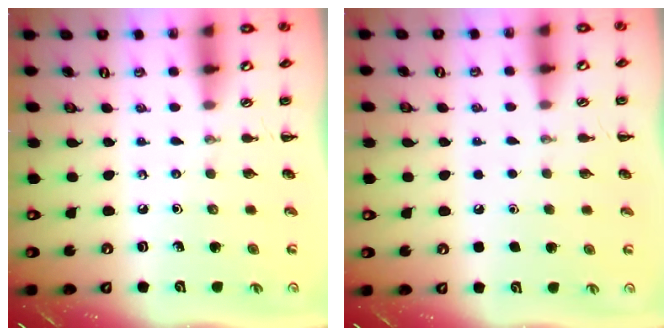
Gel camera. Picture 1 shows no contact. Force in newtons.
{"total": 1.8, "press": 1.7, "slide": 0.1}